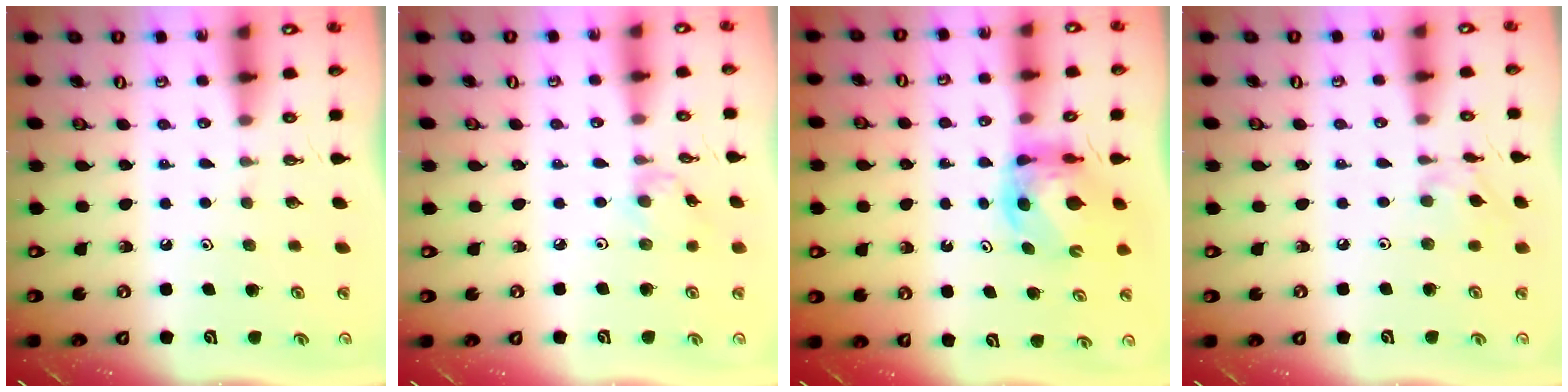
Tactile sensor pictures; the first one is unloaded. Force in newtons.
{"total": 2.1, "press": 2.1, "slide": 0.4}
{"total": 6.2, "press": 6.2, "slide": 0.6}
{"total": 6.5, "press": 6.5, "slide": 0.4}